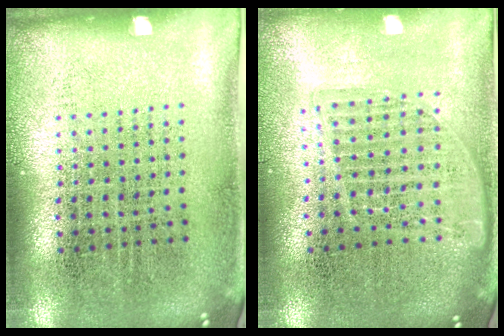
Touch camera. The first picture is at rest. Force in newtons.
{"total": 1.6, "press": 1.4, "slide": 0.8}